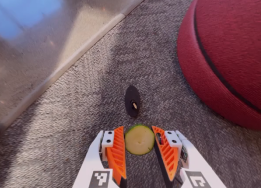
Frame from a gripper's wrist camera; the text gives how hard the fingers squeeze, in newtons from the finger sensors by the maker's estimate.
{"total": 9.1, "left": 9.1, "right": 9.0}